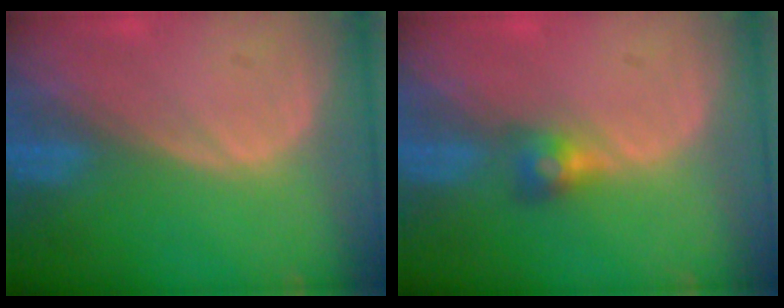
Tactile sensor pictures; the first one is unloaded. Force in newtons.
{"total": 2.7, "press": 2.5, "slide": 0.9}